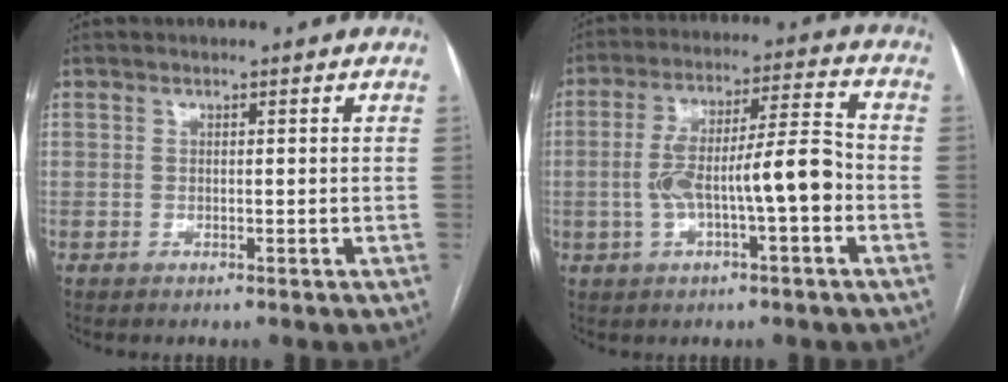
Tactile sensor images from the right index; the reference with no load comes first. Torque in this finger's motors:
{"motor_torque": [0.53, -0.15, 0.32, 0.14]}